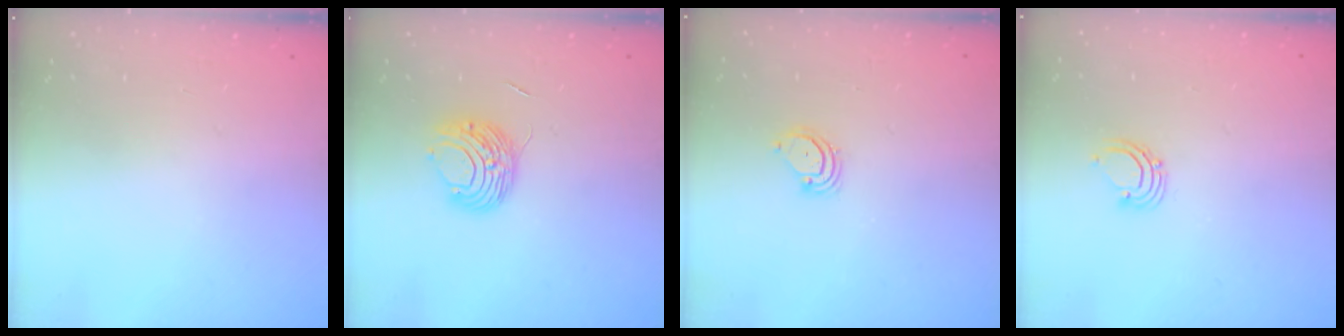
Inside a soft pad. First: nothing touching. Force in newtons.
{"total": 8.7, "press": 8.6, "slide": 0.8}
{"total": 3.2, "press": 3.2, "slide": 0.2}
{"total": 2.9, "press": 2.9, "slide": 0.2}